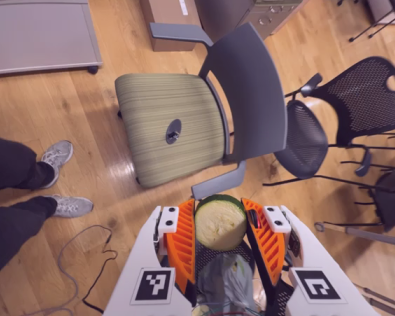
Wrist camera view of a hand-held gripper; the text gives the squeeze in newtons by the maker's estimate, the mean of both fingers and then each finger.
{"total": 9.0, "left": 9.3, "right": 8.7}